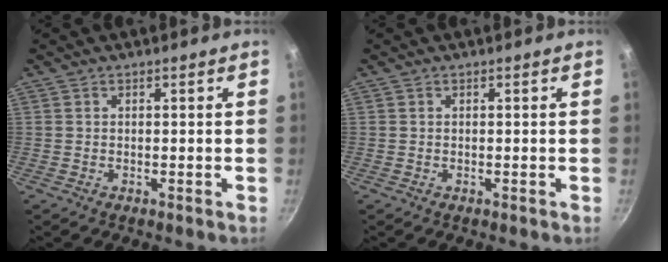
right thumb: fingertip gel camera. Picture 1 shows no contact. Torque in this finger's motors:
{"motor_torque": [-0.16, 0.13, 0.00, 0.00, 0.02]}